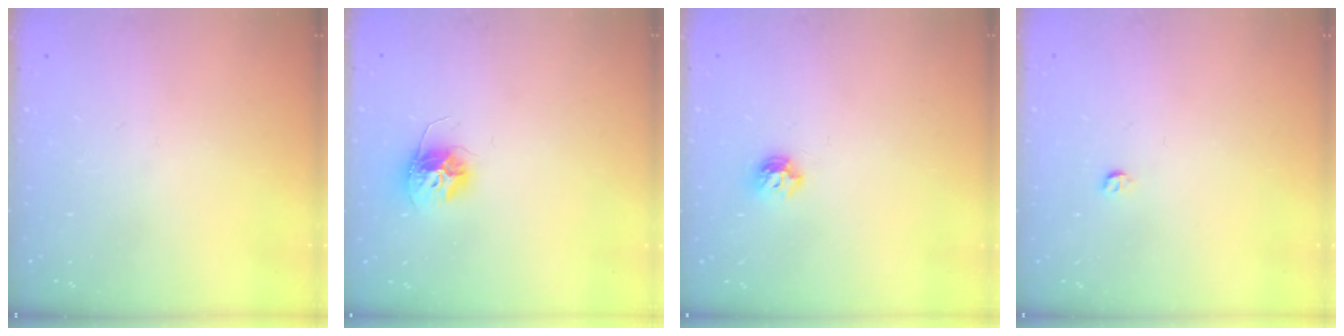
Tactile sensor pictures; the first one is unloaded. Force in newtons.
{"total": 10.7, "press": 10.7, "slide": 0.7}
{"total": 6.6, "press": 6.6, "slide": 1.0}
{"total": 3.2, "press": 3.2, "slide": 0.4}